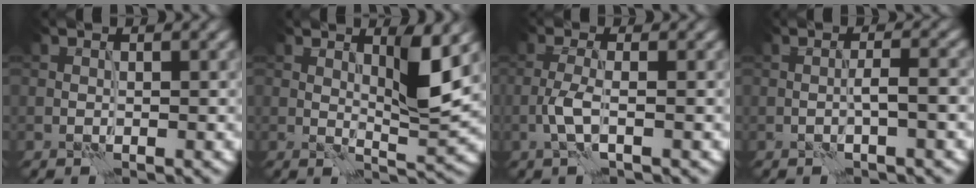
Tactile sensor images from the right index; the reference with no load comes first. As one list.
[{"total": 4.1, "force": [1.8, 0.6, 3.7], "torque": [-0.062, -0.008, 0.031]}, {"total": 2.1, "force": [-0.8, 0.3, 1.9], "torque": [-0.043, 0.004, -0.022]}, {"total": 1.8, "force": [-0.5, 0.0, 1.7], "torque": [-0.033, 0.008, -0.012]}]